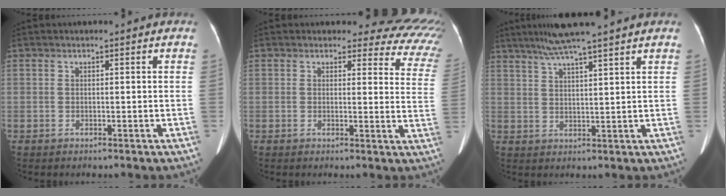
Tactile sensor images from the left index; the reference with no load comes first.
{"total": 11.8, "force": [10.5, 4.6, 2.9], "torque": [0.012, -0.056, 0.065]}
{"total": 8.3, "force": [6.7, -1.2, 4.7], "torque": [-0.083, 0.024, 0.111]}